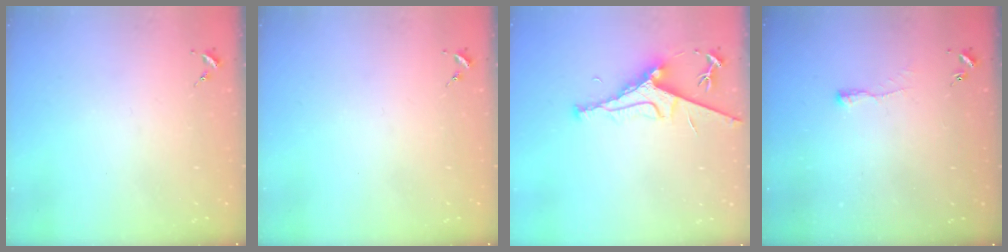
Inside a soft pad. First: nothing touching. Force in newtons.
{"total": 0.0}
{"total": 8.0, "press": 8.0, "slide": 1.0}
{"total": 3.4, "press": 3.4, "slide": 0.6}